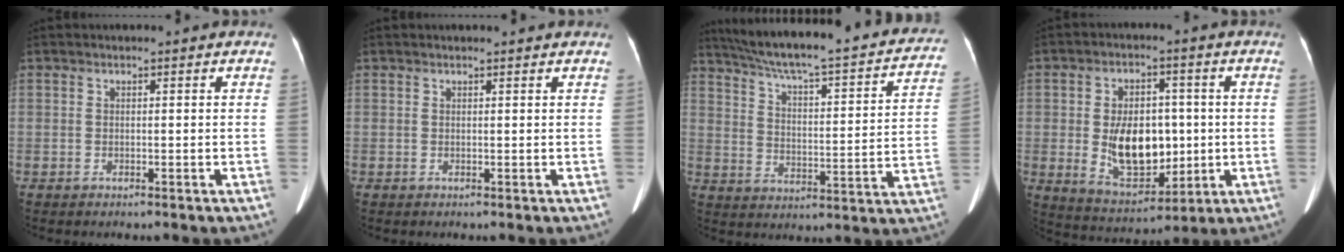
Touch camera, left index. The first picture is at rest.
{"total": 2.2, "force": [2.0, 0.2, 0.7], "torque": [-0.010, 0.012, 0.024]}
{"total": 29.6, "force": [25.5, 4.3, 14.4], "torque": [-0.228, -0.026, 0.331]}
{"total": 11.6, "force": [-0.5, 6.8, 9.4], "torque": [-0.172, 0.002, 0.008]}